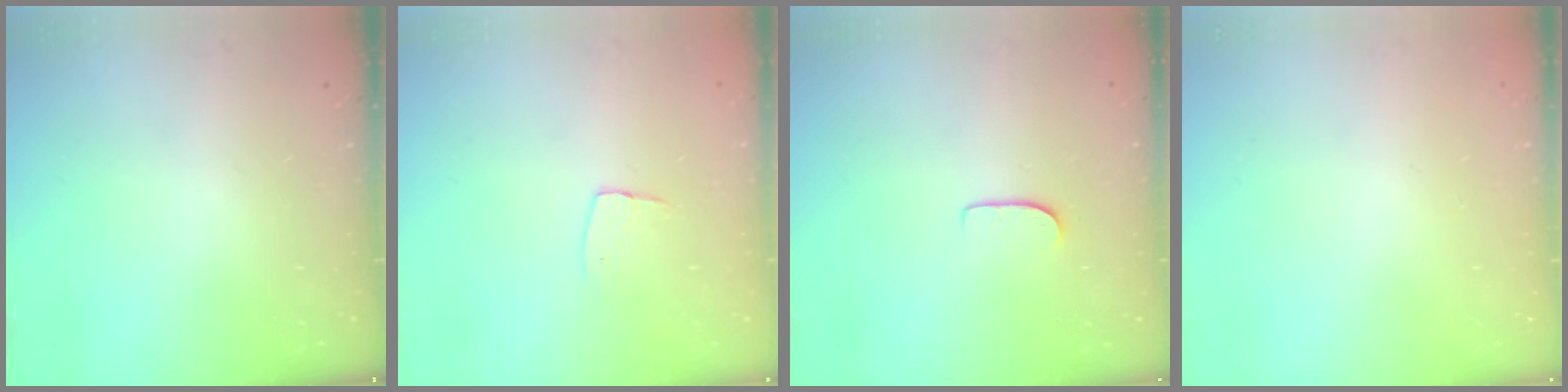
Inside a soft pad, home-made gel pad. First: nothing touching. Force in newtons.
{"total": 4.8, "press": 4.8, "slide": 0.3}
{"total": 6.1, "press": 6.1, "slide": 0.5}
{"total": 0.0}